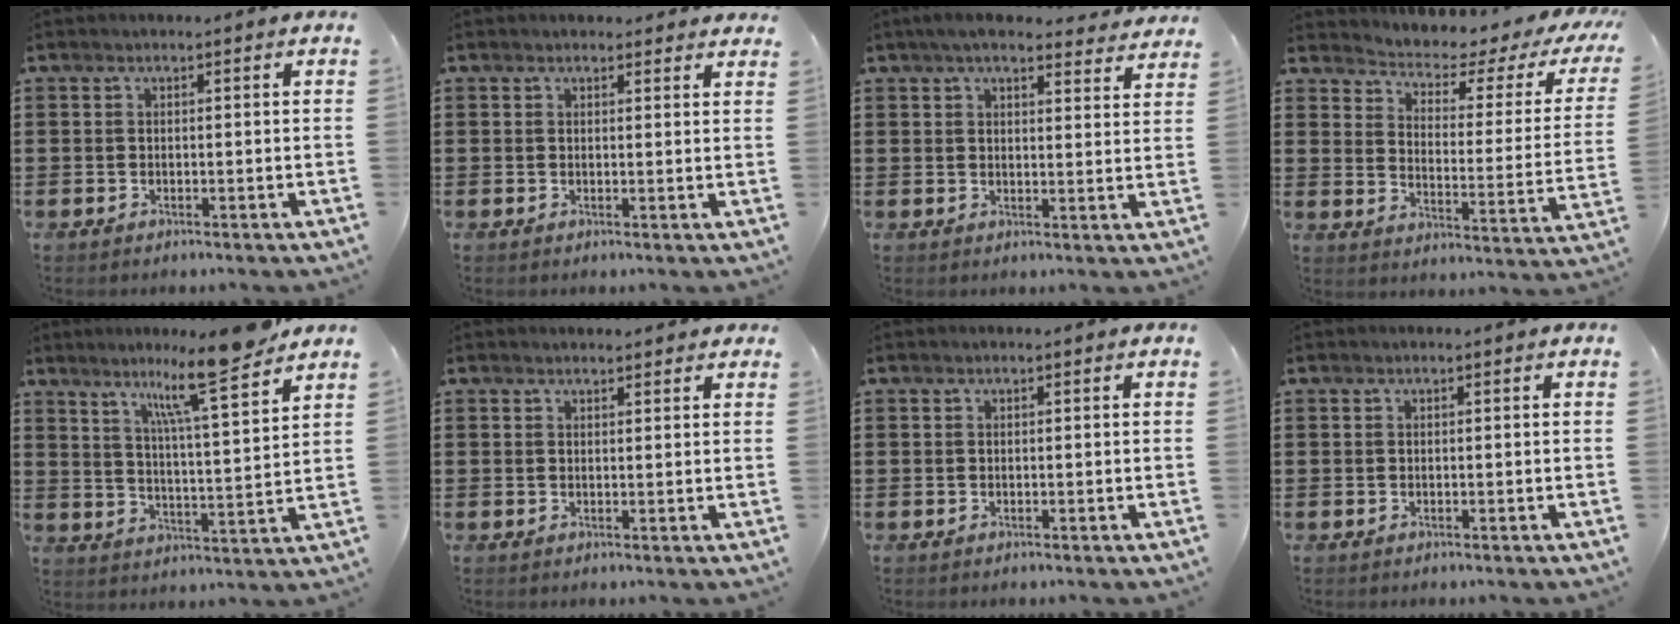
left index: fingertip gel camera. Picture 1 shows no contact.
{"total": 1.4, "force": [1.2, 0.5, 0.0], "torque": [-0.005, 0.005, 0.024]}
{"total": 5.2, "force": [4.5, 0.9, 2.4], "torque": [-0.052, -0.011, 0.081]}
{"total": 2.4, "force": [1.7, 0.8, 1.5], "torque": [-0.038, -0.025, 0.013]}
{"total": 11.1, "force": [8.6, 0.3, 7.0], "torque": [-0.128, -0.043, 0.140]}
{"total": 1.4, "force": [1.3, 0.4, 0.1], "torque": [-0.005, 0.004, 0.025]}
{"total": 0.0}
{"total": 0.0}